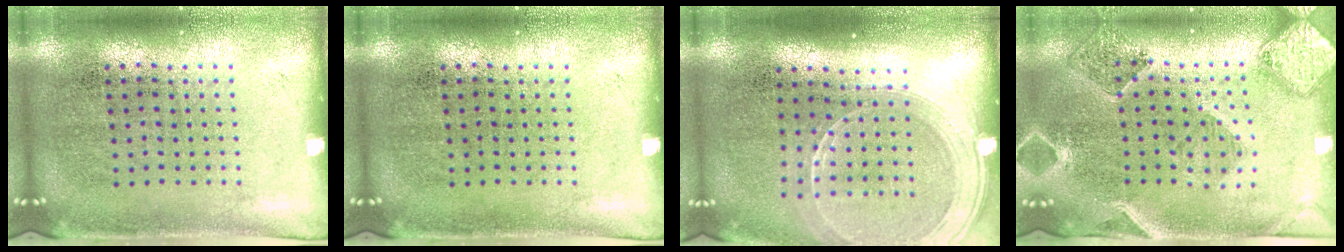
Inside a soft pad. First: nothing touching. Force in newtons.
{"total": 0.0}
{"total": 2.0, "press": 1.8, "slide": 0.9}
{"total": 1.5, "press": 1.5, "slide": 0.3}